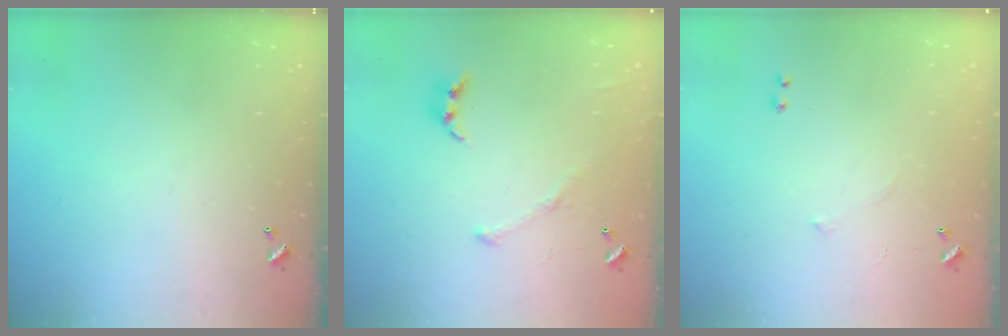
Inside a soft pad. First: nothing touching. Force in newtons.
{"total": 2.3, "press": 2.3, "slide": 0.5}
{"total": 5.9, "press": 5.9, "slide": 0.8}